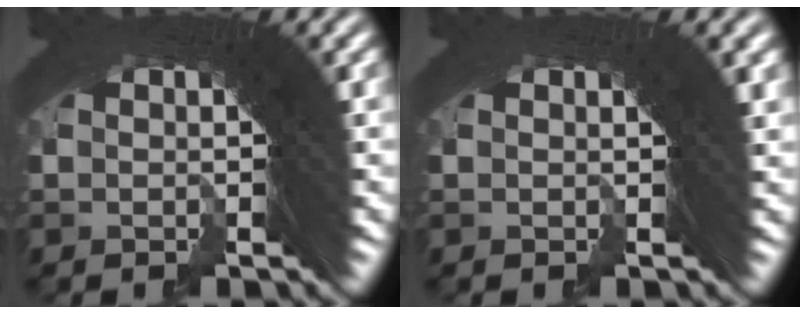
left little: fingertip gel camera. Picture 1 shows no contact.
{"total": 1.1, "force": [0.6, -0.1, 0.8], "torque": [-0.014, 0.003, 0.007]}